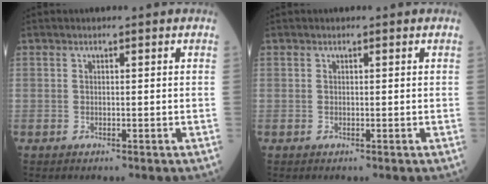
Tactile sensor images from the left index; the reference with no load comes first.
{"total": 0.0}